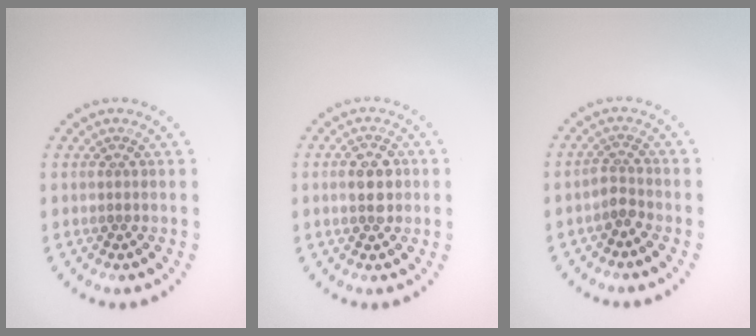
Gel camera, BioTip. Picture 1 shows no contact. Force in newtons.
{"total": 2.6, "press": 2.6, "slide": 0.2}
{"total": 1.4, "press": 1.0, "slide": 1.0}